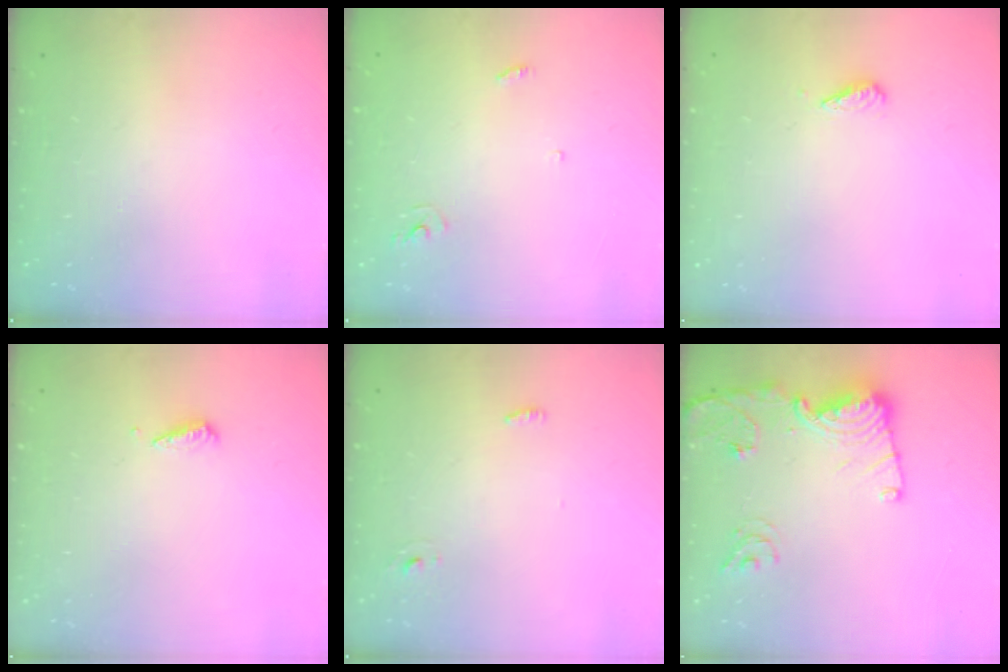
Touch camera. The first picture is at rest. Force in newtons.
{"total": 2.9, "press": 2.9, "slide": 0.2}
{"total": 3.0, "press": 2.9, "slide": 0.6}
{"total": 3.1, "press": 3.1, "slide": 0.3}
{"total": 3.1, "press": 2.8, "slide": 1.2}
{"total": 14.6, "press": 14.6, "slide": 1.0}